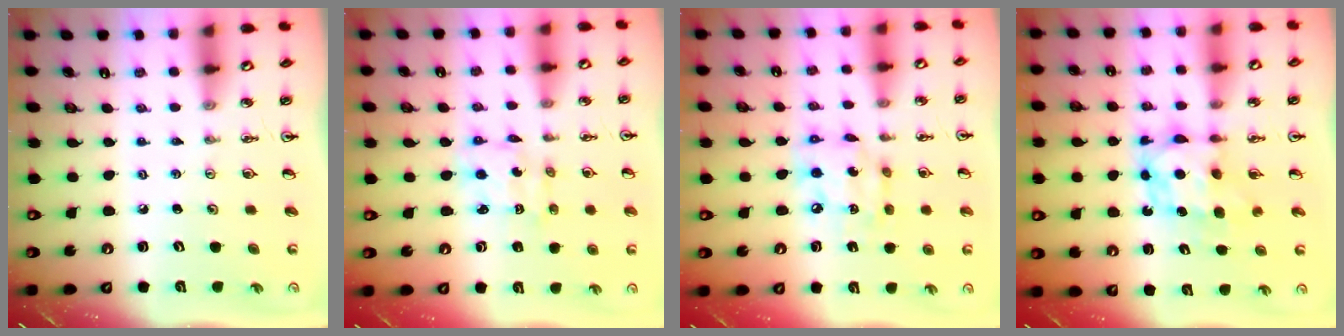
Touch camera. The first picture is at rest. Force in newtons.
{"total": 3.5, "press": 3.5, "slide": 0.2}
{"total": 11.4, "press": 11.3, "slide": 1.2}
{"total": 6.1, "press": 6.0, "slide": 0.6}